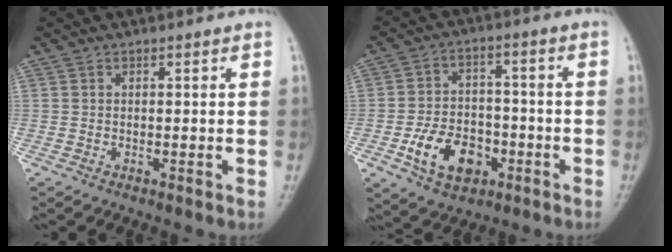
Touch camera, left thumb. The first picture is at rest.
{"total": 11.5, "force": [-4.6, 7.8, 7.2], "torque": [-0.097, 0.025, -0.076]}